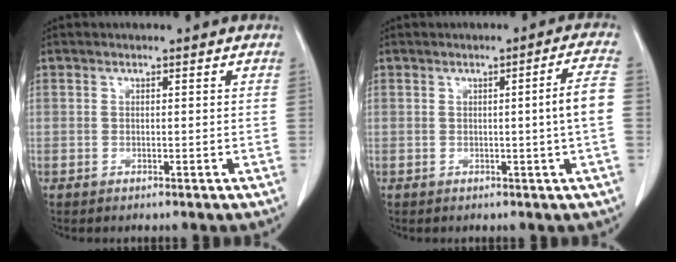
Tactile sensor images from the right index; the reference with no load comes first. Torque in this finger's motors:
{"motor_torque": [0.46, -0.15, 0.31, 0.05]}